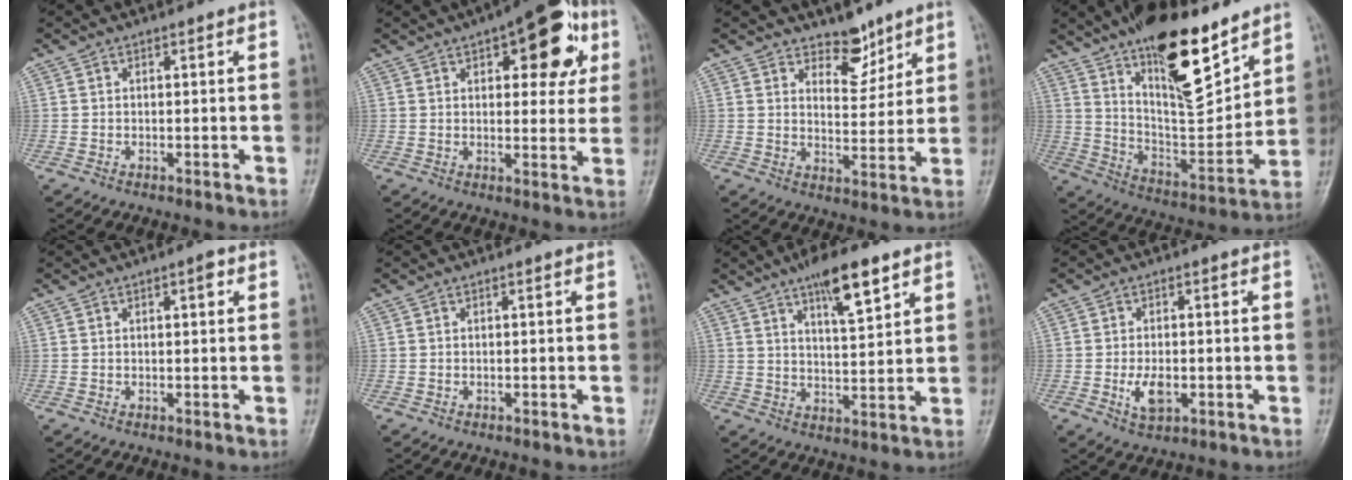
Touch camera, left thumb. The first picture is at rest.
{"total": 15.3, "force": [6.4, 7.0, 12.1], "torque": [-0.105, -0.002, 0.077]}
{"total": 6.1, "force": [4.8, 3.0, 2.4], "torque": [-0.008, -0.040, 0.078]}
{"total": 21.7, "force": [13.7, 8.0, 14.8], "torque": [-0.199, -0.079, 0.237]}
{"total": 2.0, "force": [0.9, 0.8, 1.7], "torque": [-0.020, 0.001, 0.011]}
{"total": 0.0}
{"total": 9.8, "force": [6.0, 2.6, 7.3], "torque": [-0.105, -0.031, 0.101]}
{"total": 4.9, "force": [-1.1, 2.8, 3.8], "torque": [-0.065, -0.003, -0.016]}